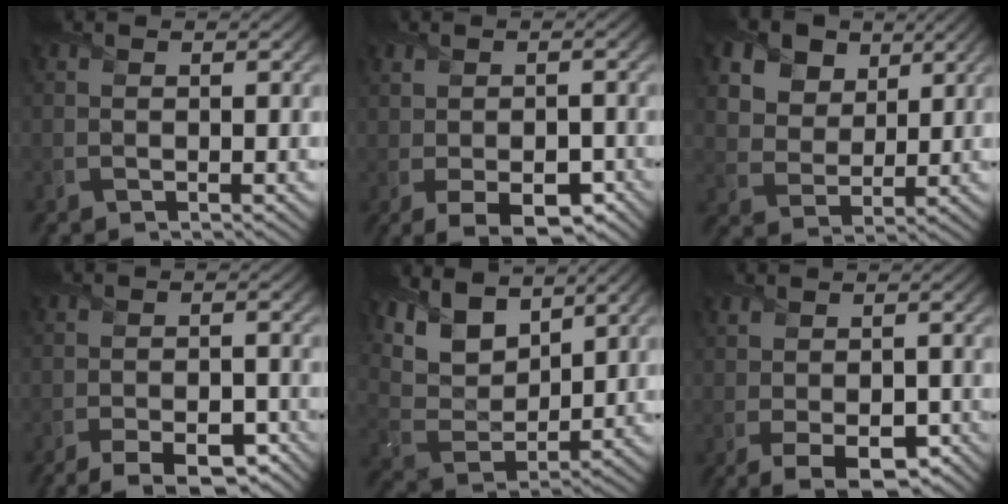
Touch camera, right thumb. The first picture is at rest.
{"total": 6.2, "force": [-2.6, 3.1, 4.8], "torque": [-0.085, -0.013, -0.035]}
{"total": 12.5, "force": [7.5, 8.4, 5.6], "torque": [-0.175, 0.010, 0.139]}
{"total": 8.1, "force": [-5.7, 3.1, 4.9], "torque": [-0.075, -0.006, -0.082]}
{"total": 10.2, "force": [6.7, 5.0, 5.8], "torque": [-0.159, 0.010, 0.126]}
{"total": 5.3, "force": [-1.6, 2.8, 4.2], "torque": [-0.080, -0.014, -0.019]}